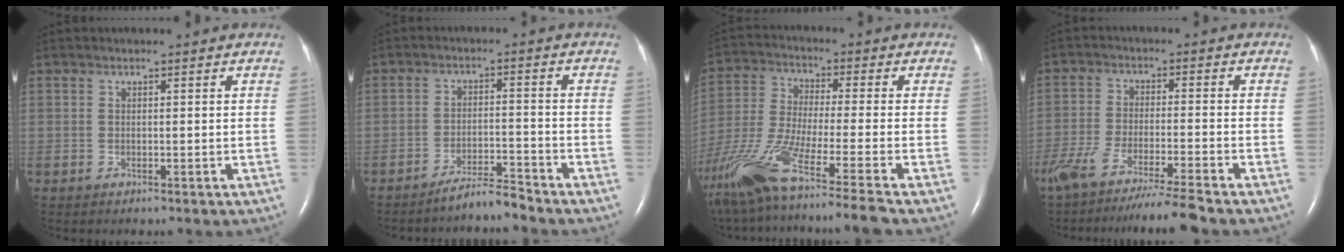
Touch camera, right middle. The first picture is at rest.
{"total": 3.9, "force": [-3.8, -0.5, 0.9], "torque": [-0.017, -0.017, -0.068]}
{"total": 19.6, "force": [-14.6, -1.5, 12.9], "torque": [-0.271, -0.053, -0.264]}
{"total": 11.4, "force": [-9.5, -1.1, 6.2], "torque": [-0.098, -0.037, -0.161]}